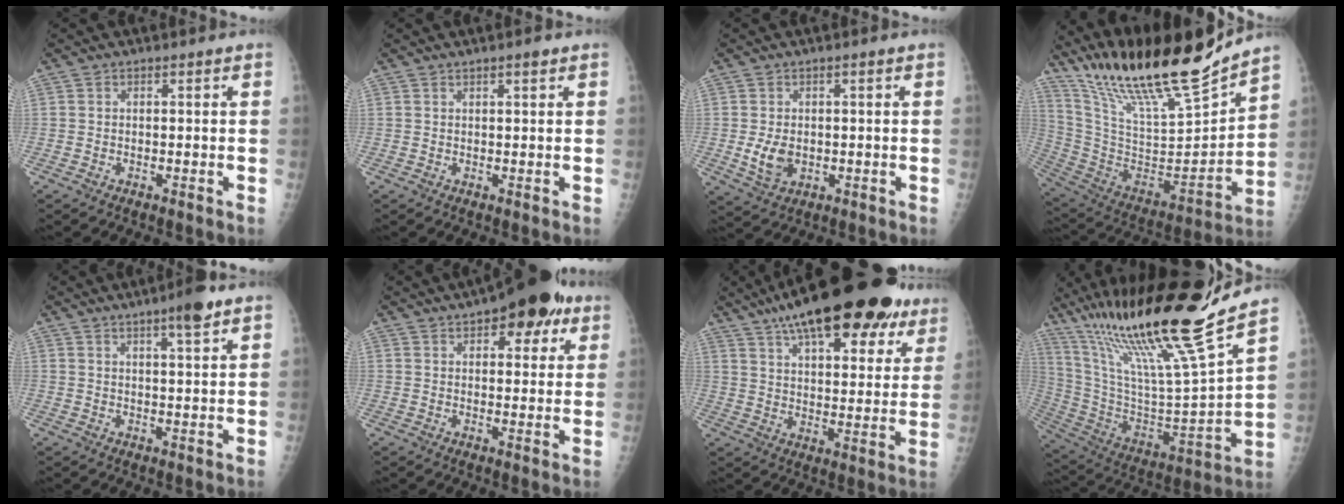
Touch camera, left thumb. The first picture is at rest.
{"total": 1.5, "force": [1.0, 0.2, 1.1], "torque": [-0.016, -0.004, 0.015]}
{"total": 4.8, "force": [-0.5, 3.4, 3.4], "torque": [-0.053, -0.007, 0.001]}
{"total": 24.6, "force": [21.3, 2.8, 12.0], "torque": [-0.186, -0.115, 0.374]}
{"total": 5.8, "force": [3.7, 0.7, 4.4], "torque": [-0.066, -0.015, 0.055]}
{"total": 12.2, "force": [6.5, 5.6, 8.6], "torque": [-0.075, -0.008, 0.084]}
{"total": 28.6, "force": [19.2, 10.3, 18.6], "torque": [-0.261, -0.033, 0.273]}
{"total": 30.3, "force": [21.8, 2.2, 21.0], "torque": [-0.365, -0.084, 0.389]}